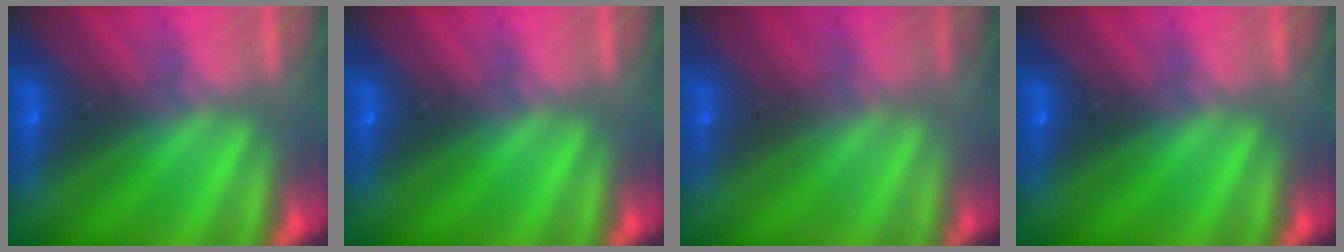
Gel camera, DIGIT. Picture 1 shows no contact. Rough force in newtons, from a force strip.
{"total": 0.0}
{"total": 4.5}
{"total": 0.0}